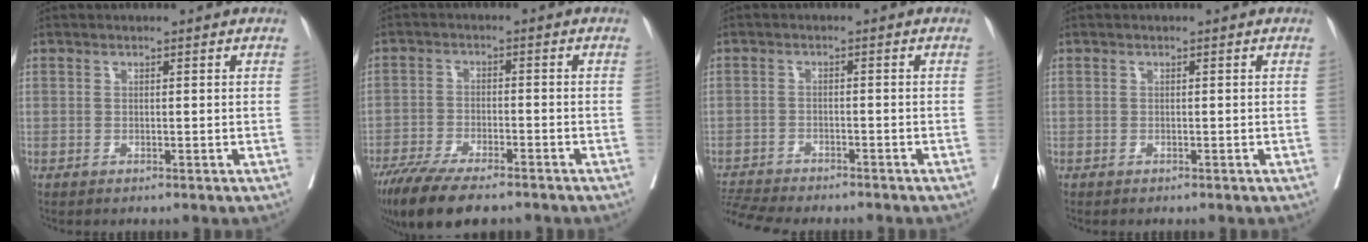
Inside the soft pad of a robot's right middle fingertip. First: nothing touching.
{"total": 12.3, "force": [-9.7, 2.7, 7.1], "torque": [-0.121, -0.025, -0.158]}
{"total": 9.5, "force": [-9.0, 0.8, 3.1], "torque": [-0.056, -0.002, -0.138]}
{"total": 0.0}